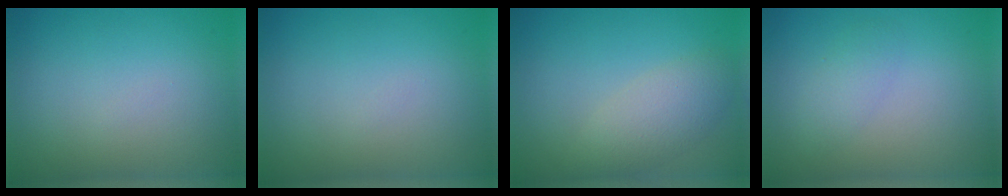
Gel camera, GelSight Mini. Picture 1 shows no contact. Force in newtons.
{"total": 0.0}
{"total": 3.6, "press": 3.6, "slide": 0.3}
{"total": 1.5, "press": 1.5, "slide": 0.1}